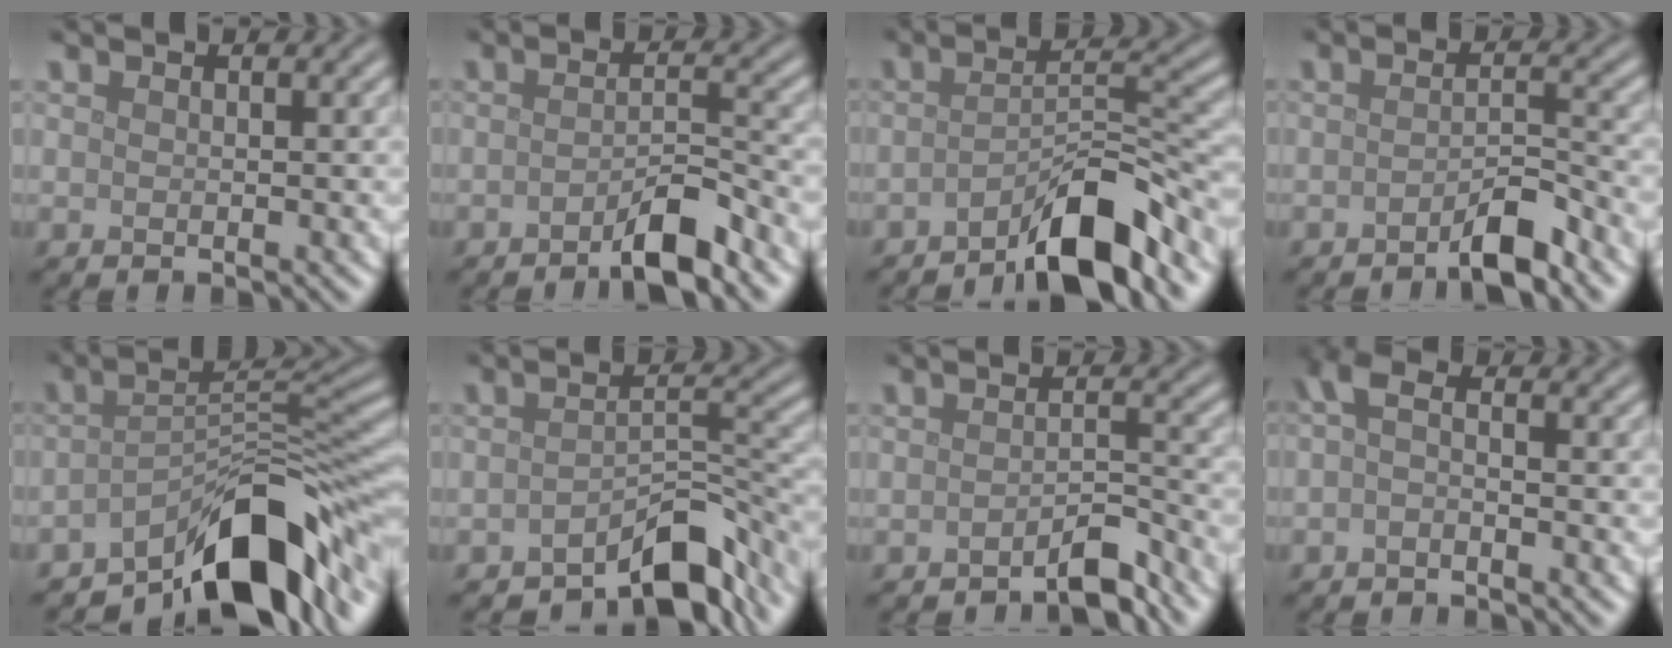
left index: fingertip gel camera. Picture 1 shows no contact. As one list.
[{"total": 3.8, "force": [-2.6, 0.6, 2.7], "torque": [-0.043, 0.007, -0.052]}, {"total": 6.9, "force": [-4.7, 1.3, 4.8], "torque": [-0.073, 0.012, -0.082]}, {"total": 3.3, "force": [-2.3, 0.6, 2.3], "torque": [-0.034, 0.007, -0.045]}, {"total": 10.6, "force": [-6.5, 3.5, 7.7], "torque": [-0.097, 0.003, -0.111]}, {"total": 6.6, "force": [-4.8, 2.2, 4.0], "torque": [-0.041, 0.003, -0.075]}, {"total": 3.0, "force": [-2.6, 0.5, 1.4], "torque": [-0.018, 0.008, -0.046]}, {"total": 2.0, "force": [-0.5, 0.8, 1.7], "torque": [-0.039, 0.002, -0.017]}]